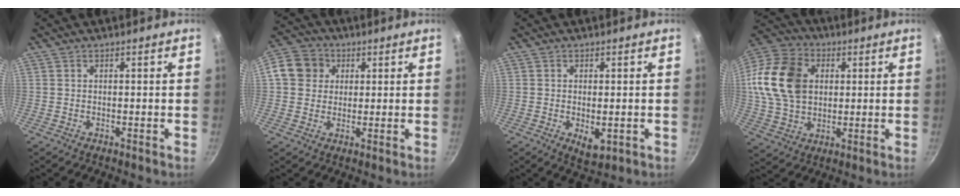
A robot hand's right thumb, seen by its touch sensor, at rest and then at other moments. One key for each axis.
{"total": 9.5, "fx": 2.3, "fy": 8.4, "fz": 3.8, "tx": -0.045, "ty": 0.018, "tz": 0.027}
{"total": 4.3, "fx": -0.9, "fy": 2.2, "fz": 3.6, "tx": -0.052, "ty": -0.010, "tz": -0.003}
{"total": 18.0, "fx": 3.1, "fy": 13.3, "fz": 11.8, "tx": -0.208, "ty": 0.013, "tz": 0.051}